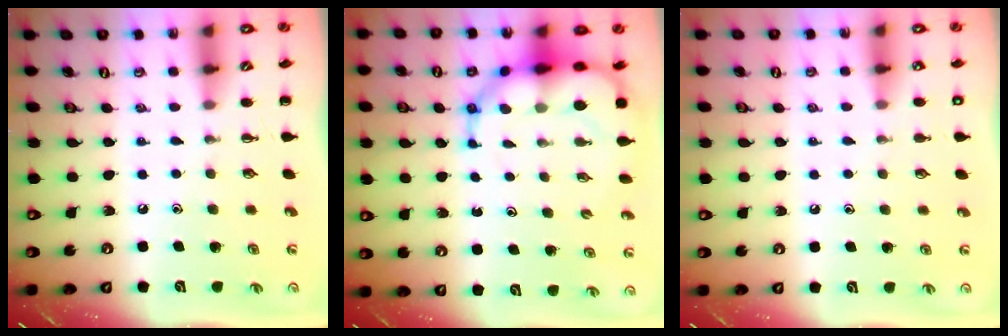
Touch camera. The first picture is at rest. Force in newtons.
{"total": 10.6, "press": 10.2, "slide": 3.0}
{"total": 1.1, "press": 1.1, "slide": 0.2}